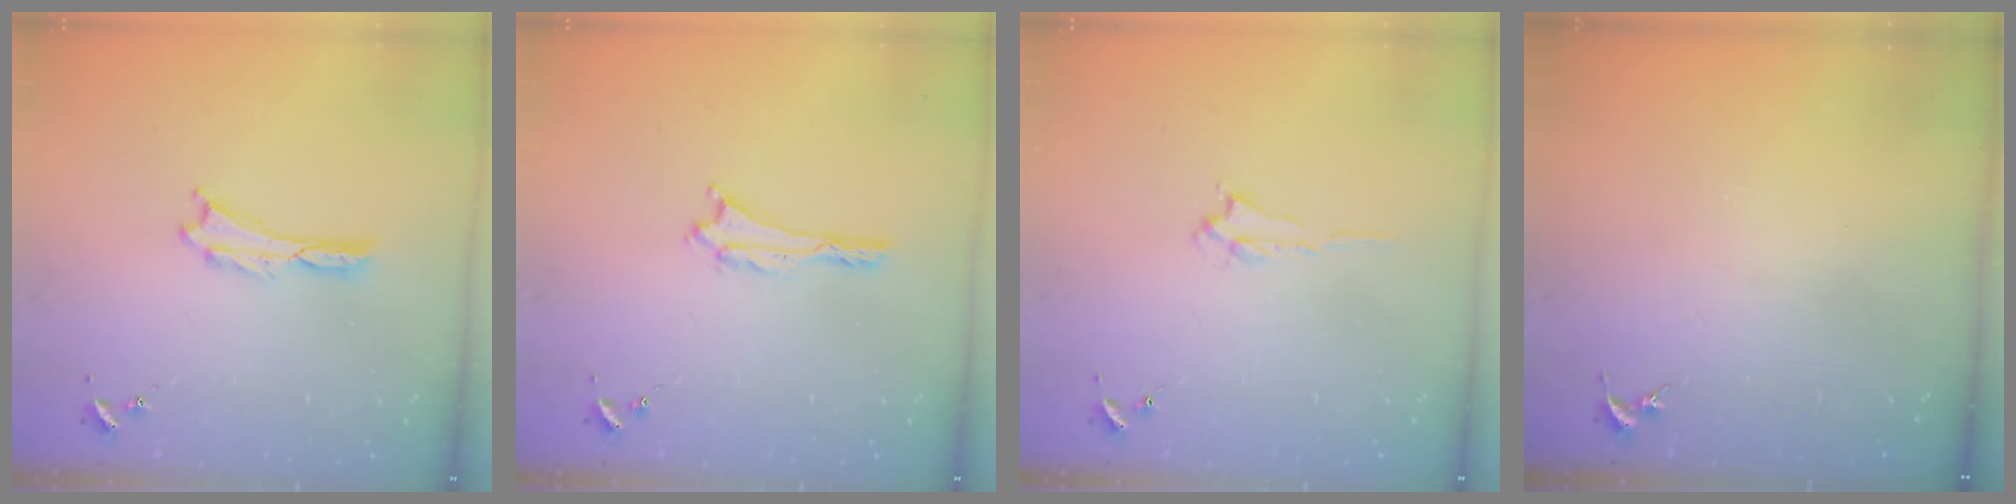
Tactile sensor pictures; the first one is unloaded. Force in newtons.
{"total": 0.0}
{"total": 0.7, "press": 0.6, "slide": 0.2}
{"total": 0.0}